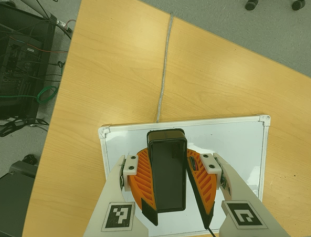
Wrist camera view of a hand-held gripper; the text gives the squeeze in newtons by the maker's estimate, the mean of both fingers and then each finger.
{"total": 8.1, "left": 8.9, "right": 7.4}